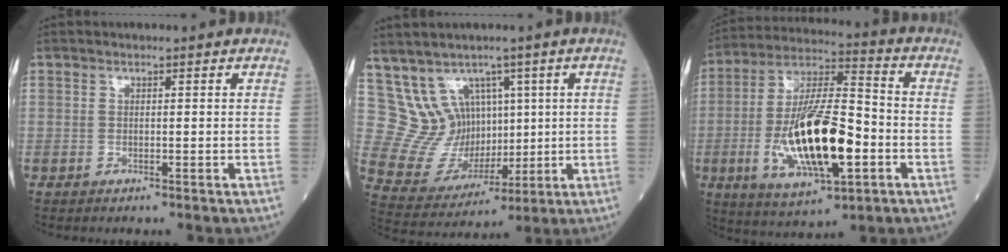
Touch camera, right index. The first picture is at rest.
{"total": 8.6, "force": [4.0, 7.3, 2.4], "torque": [-0.056, 0.040, 0.097]}
{"total": 18.8, "force": [-4.4, 5.0, 17.6], "torque": [-0.346, -0.006, -0.073]}